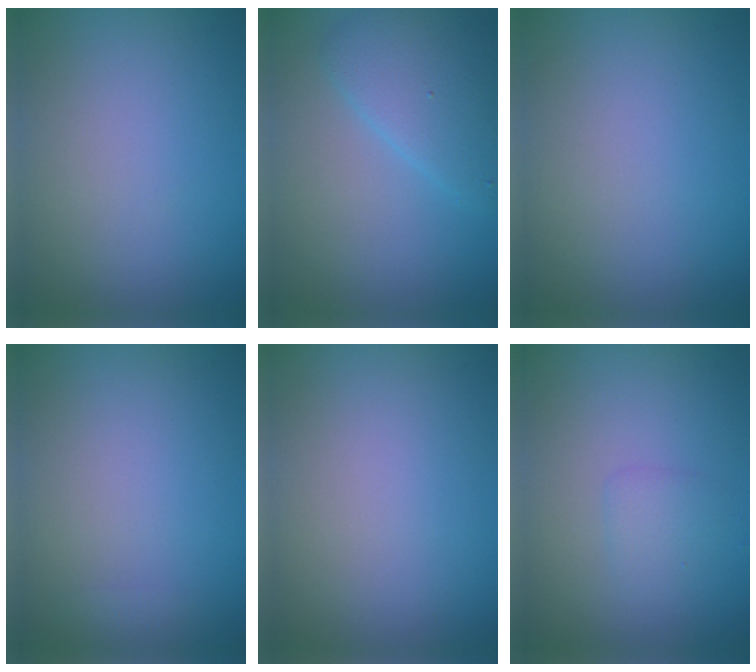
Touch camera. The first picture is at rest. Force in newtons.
{"total": 3.9, "press": 3.9, "slide": 0.2}
{"total": 0.0}
{"total": 0.7, "press": 0.7, "slide": 0.1}
{"total": 0.0}
{"total": 1.3, "press": 1.3, "slide": 0.1}